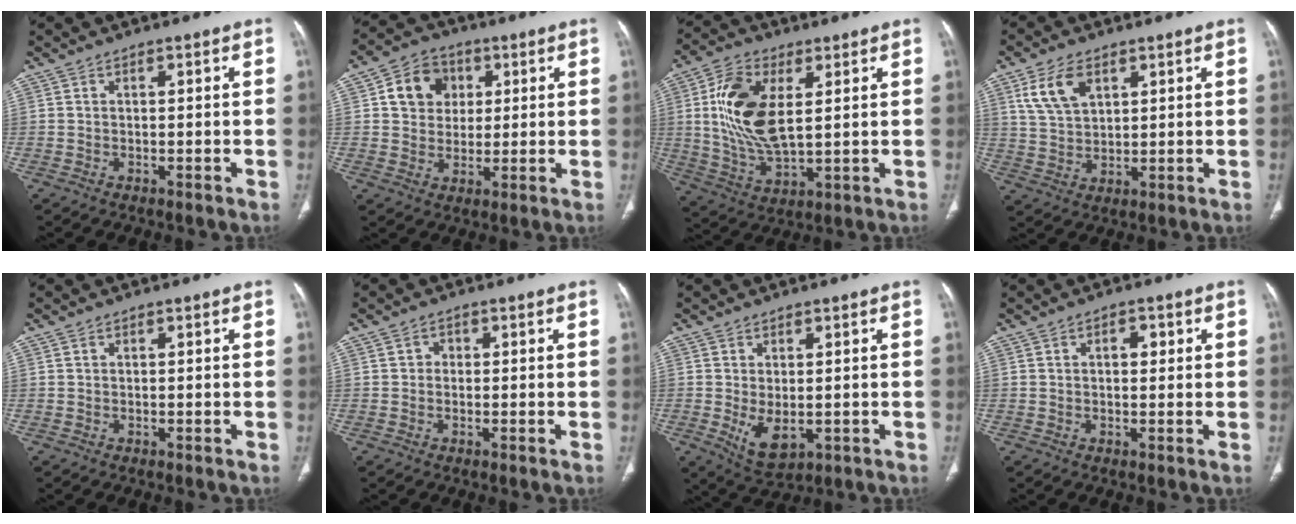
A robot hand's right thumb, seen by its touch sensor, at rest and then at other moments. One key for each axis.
{"total": 9.5, "fx": 2.5, "fy": 8.1, "fz": 4.4, "tx": -0.040, "ty": -0.002, "tz": 0.037}
{"total": 15.5, "fx": 3.3, "fy": 7.9, "fz": 13.0, "tx": -0.253, "ty": -0.012, "tz": 0.067}
{"total": 8.4, "fx": 4.0, "fy": 4.8, "fz": 5.5, "tx": -0.097, "ty": -0.011, "tz": 0.084}
{"total": 0.0}
{"total": 1.4, "fx": 0.0, "fy": 1.3, "fz": 0.5, "tx": 0.000, "ty": 0.005, "tz": -0.003}
{"total": 5.8, "fx": -0.9, "fy": 3.2, "fz": 4.7, "tx": -0.077, "ty": -0.012, "tz": 0.002}
{"total": 2.5, "fx": 0.7, "fy": 1.5, "fz": 1.9, "tx": -0.018, "ty": 0.001, "tz": 0.008}